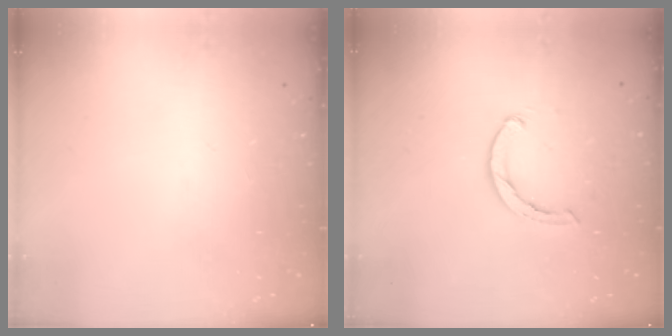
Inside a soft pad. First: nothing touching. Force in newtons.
{"total": 1.9, "press": 1.9, "slide": 0.3}